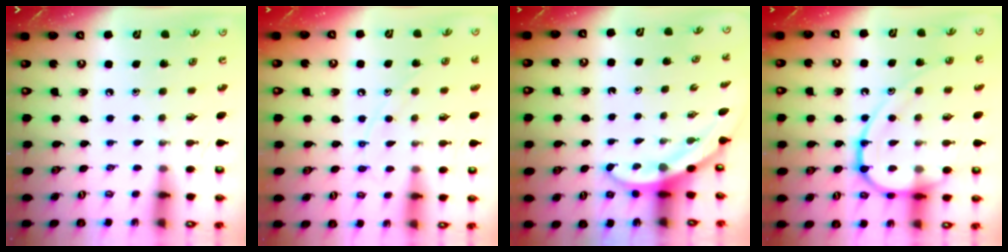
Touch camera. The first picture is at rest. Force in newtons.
{"total": 8.5, "press": 8.5, "slide": 0.7}
{"total": 3.1, "press": 3.1, "slide": 0.1}
{"total": 14.1, "press": 14.0, "slide": 1.6}